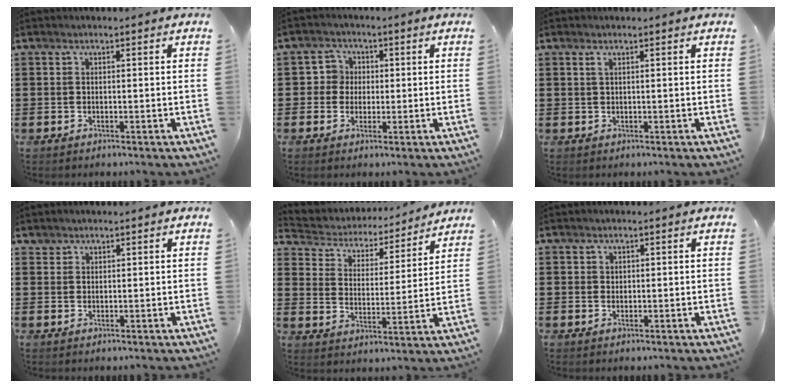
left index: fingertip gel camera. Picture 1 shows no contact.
{"total": 3.4, "force": [0.0, 3.3, 0.5], "torque": [-0.027, 0.011, -0.005]}
{"total": 0.8, "force": [0.3, 0.1, 0.7], "torque": [-0.014, 0.001, 0.005]}
{"total": 1.2, "force": [1.1, 0.5, 0.1], "torque": [-0.004, 0.002, 0.022]}
{"total": 3.8, "force": [3.8, 0.8, 0.2], "torque": [-0.031, -0.031, 0.056]}
{"total": 0.7, "force": [0.3, 0.6, 0.2], "torque": [-0.005, 0.002, 0.007]}